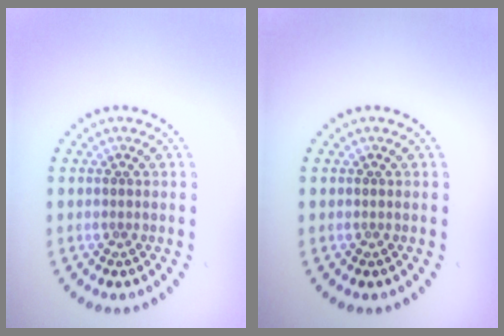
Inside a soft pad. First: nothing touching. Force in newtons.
{"total": 0.0}